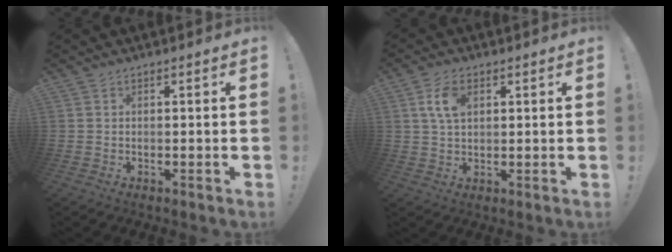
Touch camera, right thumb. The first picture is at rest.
{"total": 6.8, "force": [2.3, 4.0, 5.0], "torque": [-0.096, 0.002, 0.040]}